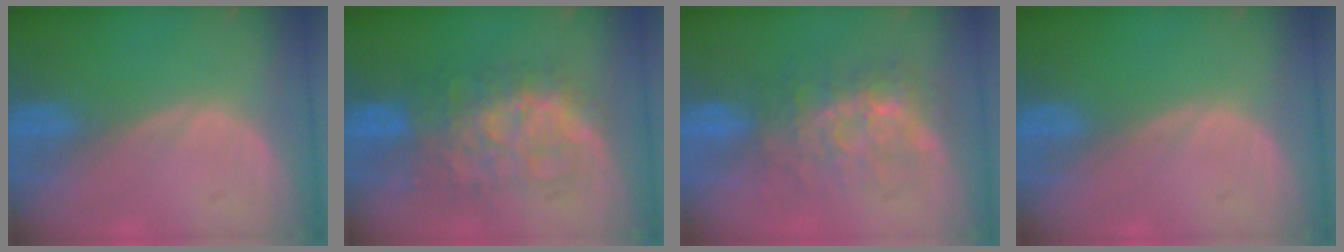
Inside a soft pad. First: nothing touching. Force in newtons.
{"total": 8.9, "press": 8.9, "slide": 0.5}
{"total": 8.9, "press": 7.5, "slide": 4.7}
{"total": 0.0}